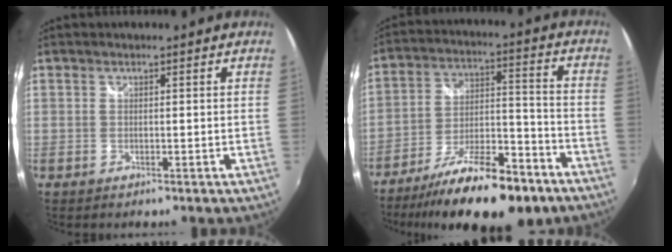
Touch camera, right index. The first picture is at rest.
{"total": 20.7, "force": [-15.1, 6.3, 12.8], "torque": [-0.226, -0.018, -0.232]}